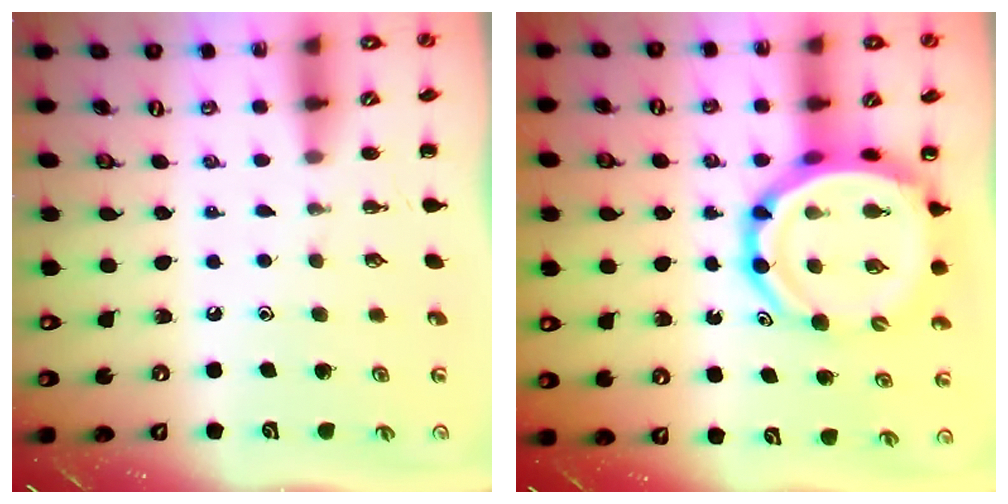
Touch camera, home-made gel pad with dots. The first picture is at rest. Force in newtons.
{"total": 15.6, "press": 15.0, "slide": 4.3}